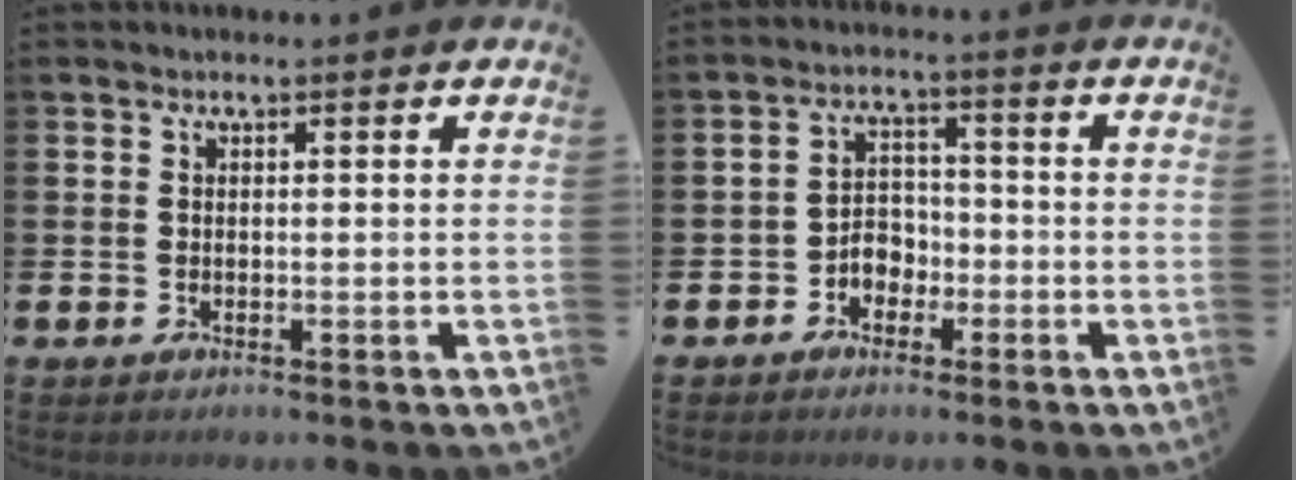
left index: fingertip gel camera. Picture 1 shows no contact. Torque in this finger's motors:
{"motor_torque": [0.09, 0.32, 0.02, 0.02]}